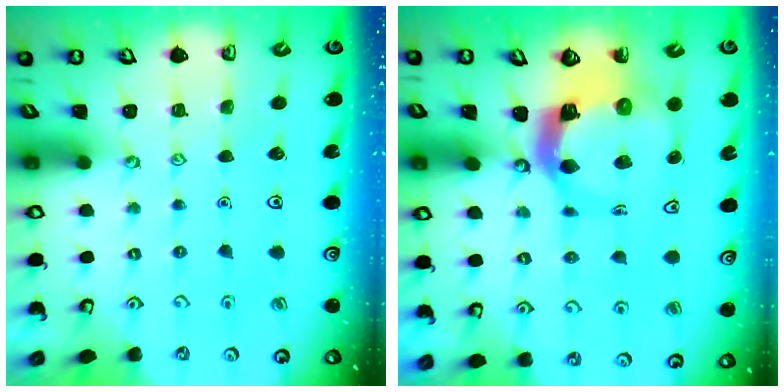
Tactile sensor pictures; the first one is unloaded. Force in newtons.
{"total": 8.2, "press": 8.2, "slide": 1.1}